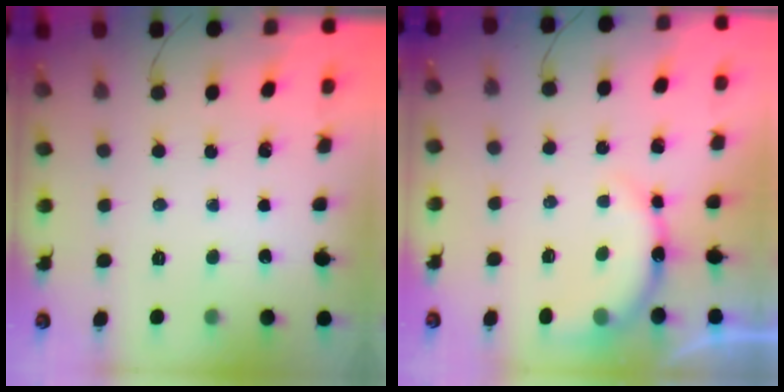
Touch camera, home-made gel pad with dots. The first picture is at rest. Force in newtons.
{"total": 8.5, "press": 8.5, "slide": 0.8}